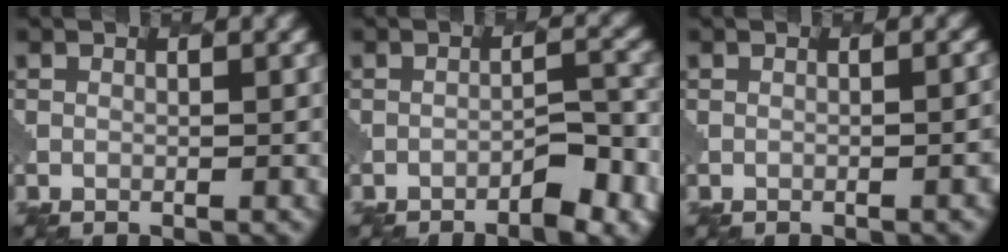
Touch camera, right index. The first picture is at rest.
{"total": 3.0, "force": [-2.0, 0.8, 2.1], "torque": [-0.032, 0.011, -0.031]}
{"total": 2.0, "force": [-0.7, 0.7, 1.7], "torque": [-0.003, 0.009, -0.007]}